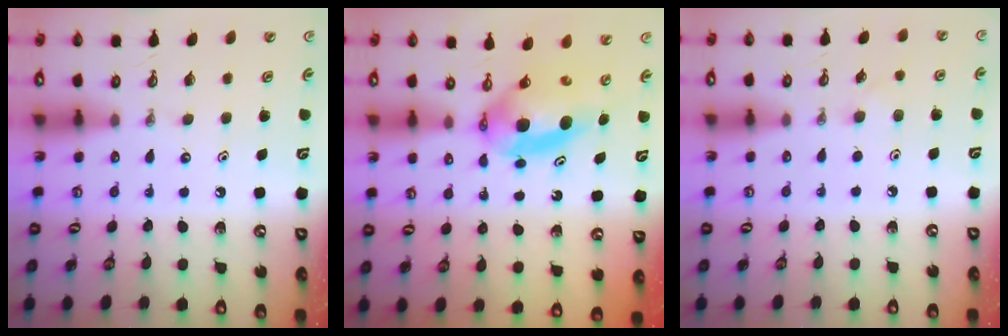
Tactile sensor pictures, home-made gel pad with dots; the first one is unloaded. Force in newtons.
{"total": 6.1, "press": 5.5, "slide": 2.6}
{"total": 4.4, "press": 4.3, "slide": 0.7}